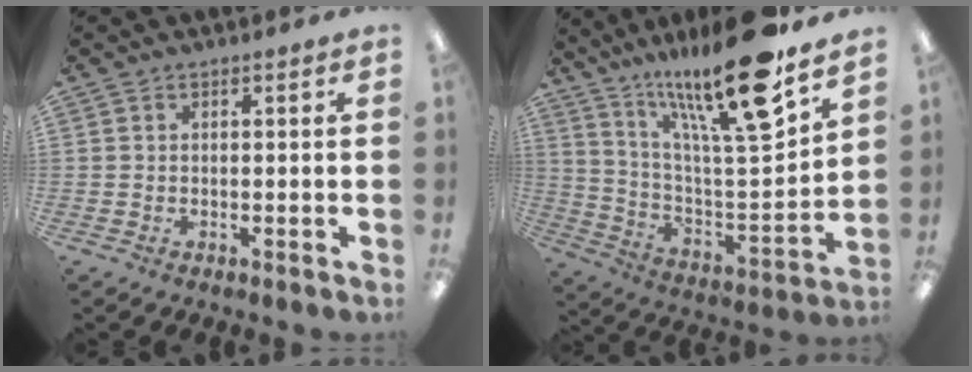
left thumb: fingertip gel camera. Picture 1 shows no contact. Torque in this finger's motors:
{"motor_torque": [0.62, 0.52, 1.48, -1.29, 0.49]}